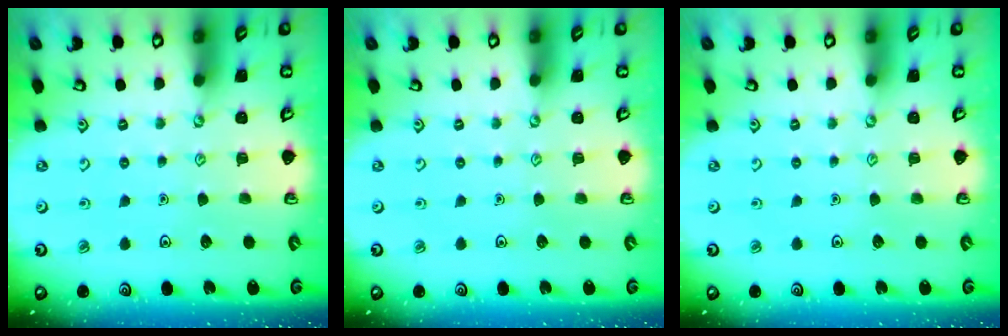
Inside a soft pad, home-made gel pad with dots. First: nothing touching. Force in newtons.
{"total": 0.0}
{"total": 0.0}